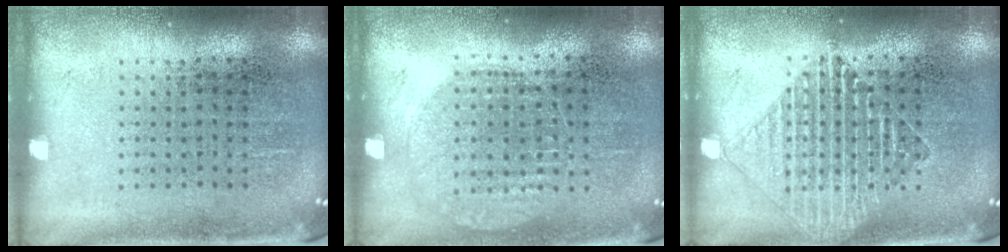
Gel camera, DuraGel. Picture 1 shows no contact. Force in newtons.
{"total": 1.0, "press": 0.9, "slide": 0.3}
{"total": 1.4, "press": 1.4, "slide": 0.3}